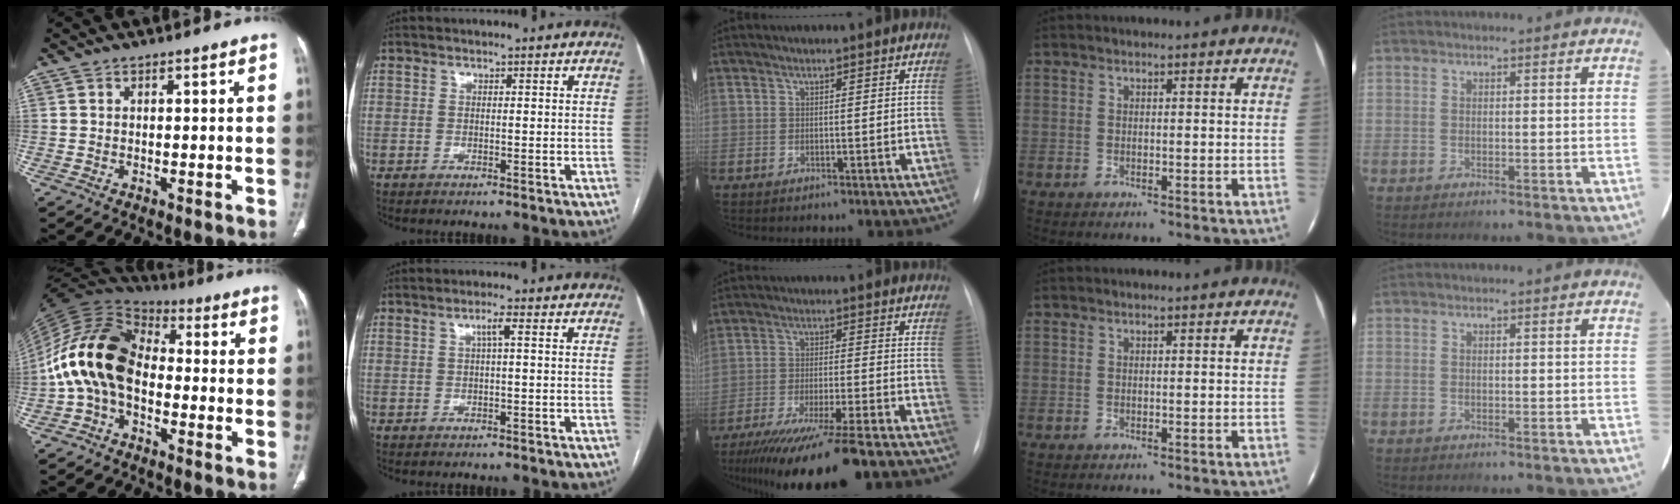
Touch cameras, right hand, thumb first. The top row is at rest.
{"thumb": {"total": 16.3, "force": [-2.1, 10.9, 12.0], "torque": [-0.223, 0.049, -0.051]}, "index": {"total": 1.9, "force": [0.4, -0.1, 1.8], "torque": [-0.036, 0.003, 0.006]}, "middle": {"total": 16.5, "force": [-12.9, 0.5, 10.3], "torque": [-0.164, -0.047, -0.204]}}